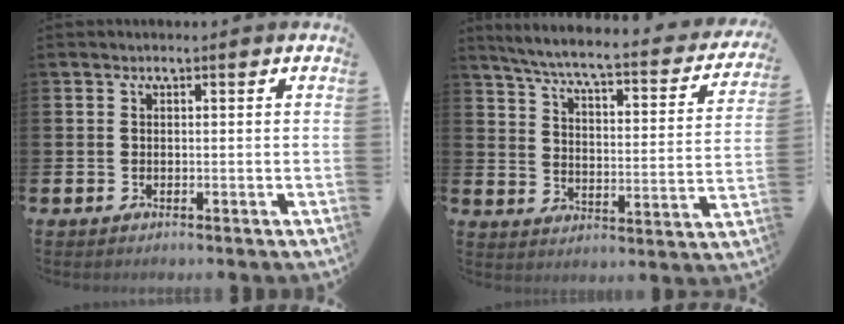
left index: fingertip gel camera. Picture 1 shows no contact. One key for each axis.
{"total": 5.5, "fx": 4.8, "fy": 0.6, "fz": 2.7, "tx": -0.076, "ty": -0.042, "tz": 0.071}